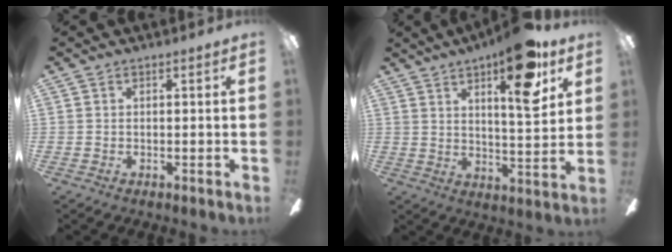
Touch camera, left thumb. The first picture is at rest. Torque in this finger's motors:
{"motor_torque": [0.37, -0.07, 0.02, -0.31, 0.13]}